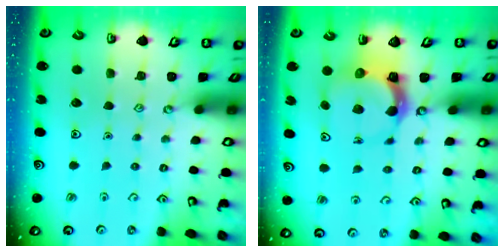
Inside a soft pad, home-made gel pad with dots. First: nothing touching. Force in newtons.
{"total": 4.7, "press": 4.7, "slide": 0.7}